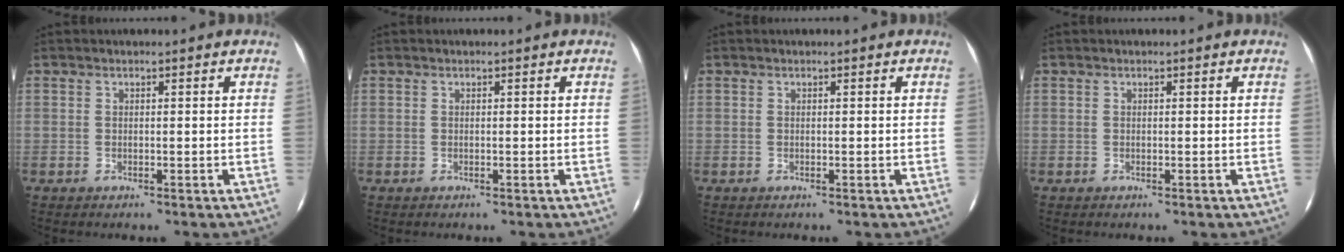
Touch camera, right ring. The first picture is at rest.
{"total": 0.0}
{"total": 0.0}
{"total": 0.0}